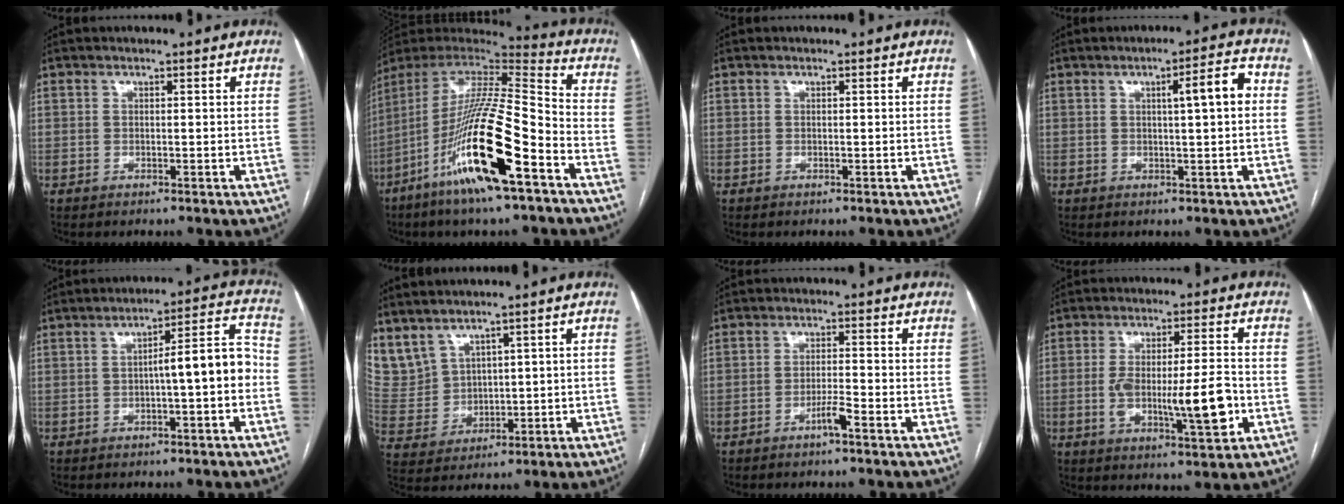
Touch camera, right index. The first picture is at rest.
{"total": 22.2, "force": [-10.3, 2.1, 19.5], "torque": [-0.392, -0.042, -0.192]}
{"total": 0.0}
{"total": 5.5, "force": [1.0, 0.3, 5.4], "torque": [-0.078, 0.010, 0.012]}
{"total": 7.5, "force": [-1.5, 0.8, 7.2], "torque": [-0.098, 0.030, -0.022]}
{"total": 9.3, "force": [6.5, 5.8, 3.1], "torque": [-0.094, 0.018, 0.165]}
{"total": 2.5, "force": [-1.6, -0.1, 1.9], "torque": [-0.035, 0.000, -0.028]}
{"total": 11.7, "force": [-2.2, 2.2, 11.2], "torque": [-0.192, 0.003, -0.027]}